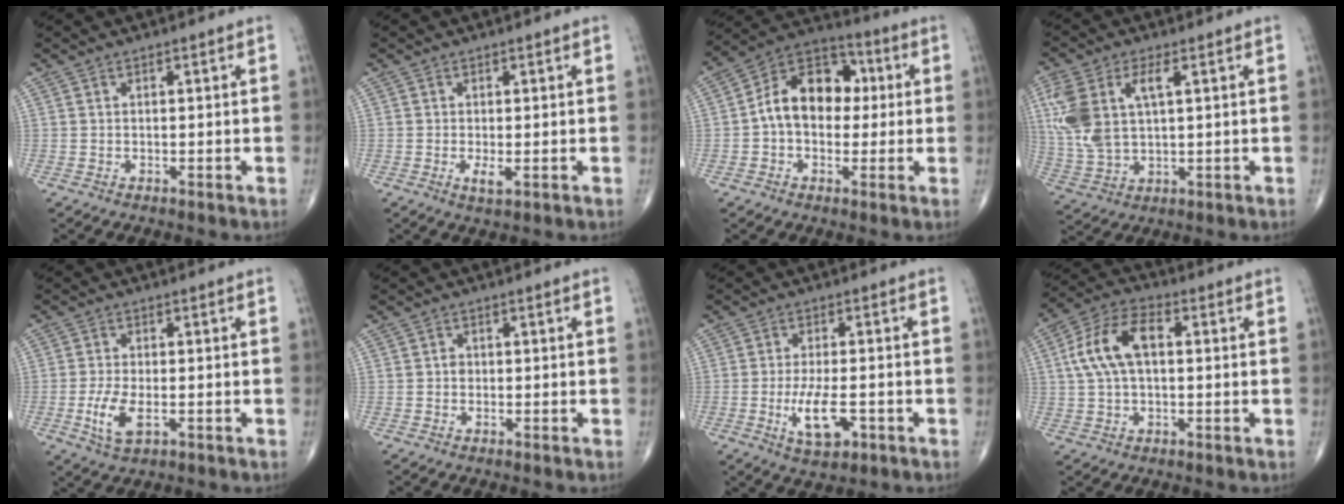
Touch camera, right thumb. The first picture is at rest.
{"total": 2.3, "force": [-0.5, 0.8, 2.1], "torque": [-0.042, -0.007, -0.009]}
{"total": 13.9, "force": [0.8, 9.9, 9.8], "torque": [-0.126, 0.034, -0.001]}
{"total": 13.6, "force": [3.5, 6.9, 11.2], "torque": [-0.262, 0.005, 0.077]}
{"total": 5.8, "force": [-1.6, 2.6, 4.9], "torque": [-0.102, -0.003, -0.027]}
{"total": 1.1, "force": [-0.1, 1.0, 0.5], "torque": [-0.004, 0.003, -0.002]}
{"total": 7.3, "force": [-2.2, 2.9, 6.3], "torque": [-0.110, -0.002, -0.033]}
{"total": 11.2, "force": [1.6, 6.1, 9.2], "torque": [-0.185, 0.030, 0.025]}